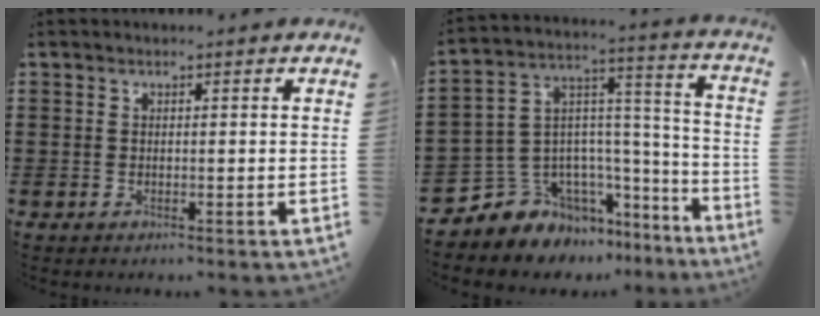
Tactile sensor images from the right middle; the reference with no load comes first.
{"total": 8.0, "force": [-5.7, 5.6, -0.2], "torque": [-0.040, -0.014, -0.110]}